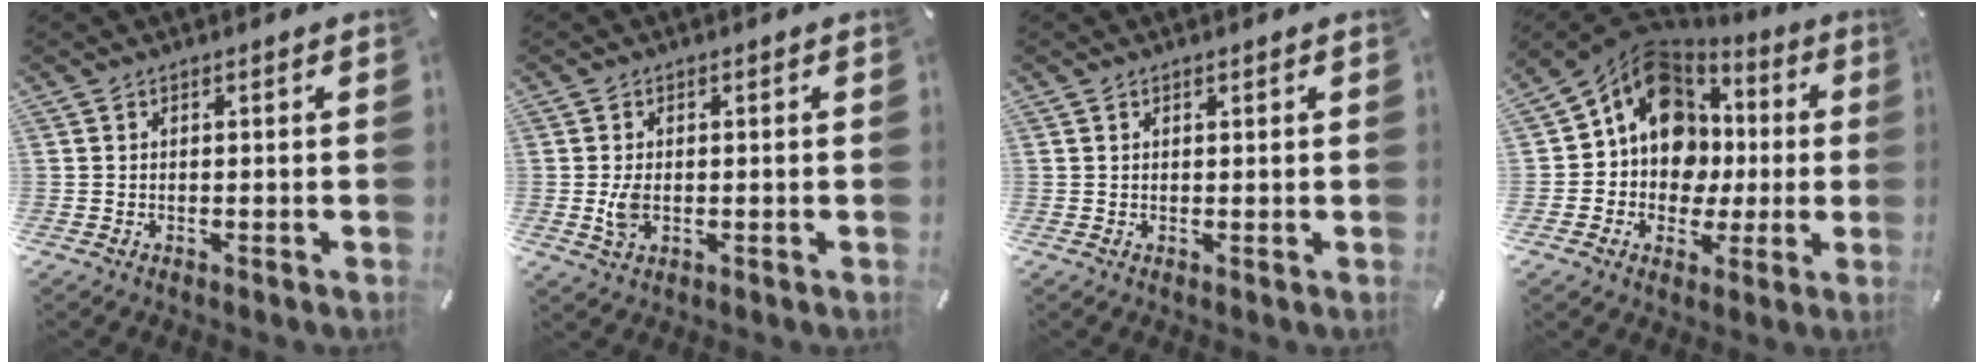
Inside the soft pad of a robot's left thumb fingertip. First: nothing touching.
{"total": 4.0, "force": [-0.2, 2.5, 3.1], "torque": [-0.070, -0.007, -0.010]}
{"total": 0.7, "force": [0.4, 0.4, 0.3], "torque": [-0.005, 0.002, 0.008]}
{"total": 15.3, "force": [2.5, 13.3, 7.1], "torque": [-0.126, -0.027, 0.051]}